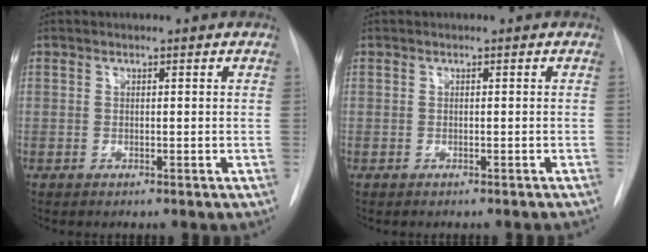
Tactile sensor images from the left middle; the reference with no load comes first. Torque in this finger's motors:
{"motor_torque": [1.04, -1.09, -0.06, -0.01]}